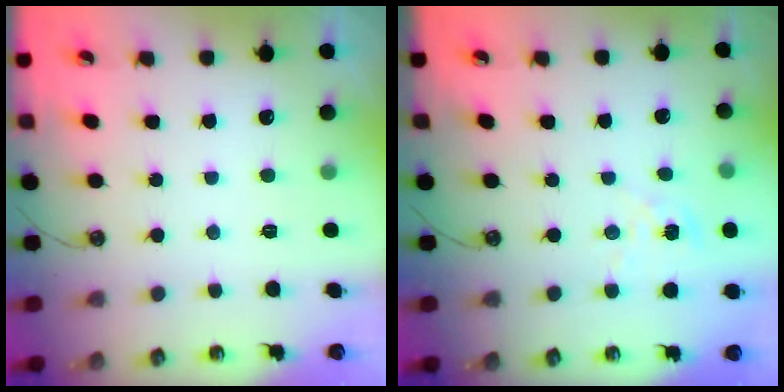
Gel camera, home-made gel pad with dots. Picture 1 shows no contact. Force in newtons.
{"total": 2.5, "press": 2.5, "slide": 0.2}